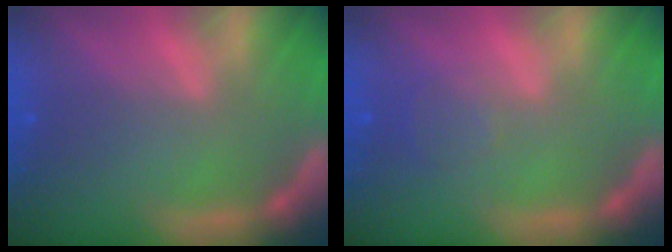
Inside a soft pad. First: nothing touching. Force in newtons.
{"total": 1.5}